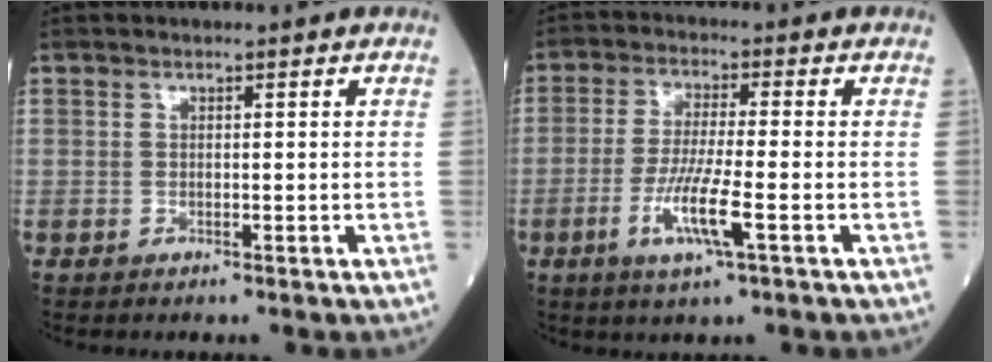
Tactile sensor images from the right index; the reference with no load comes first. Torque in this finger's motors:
{"motor_torque": [0.99, -0.38, 0.53, 0.16]}